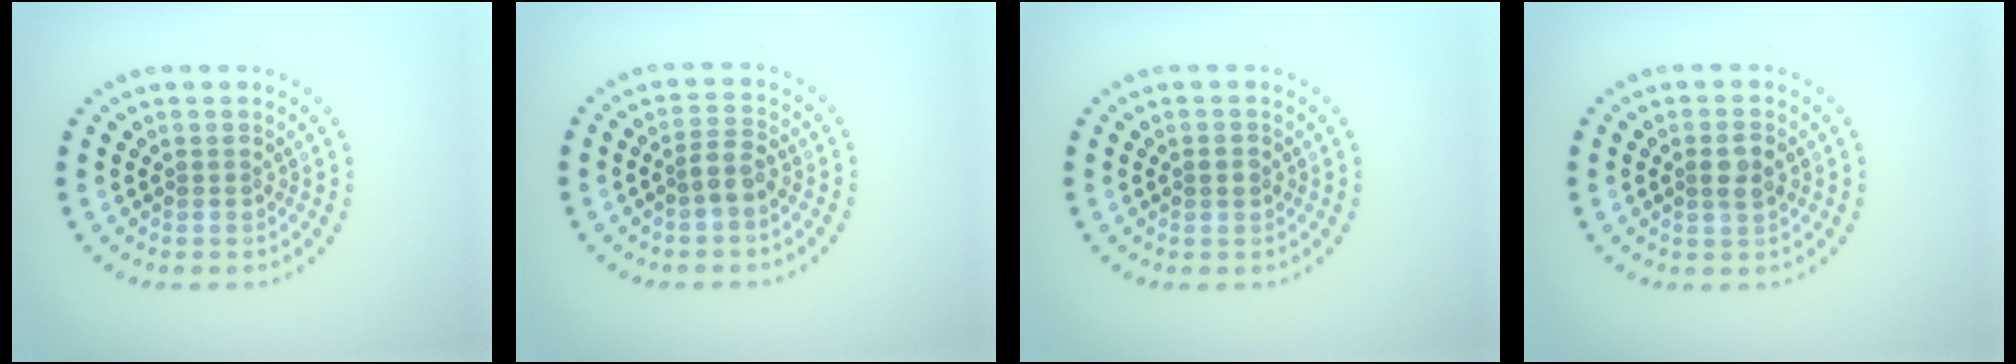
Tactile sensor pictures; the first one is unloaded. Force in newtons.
{"total": 2.0, "press": 1.8, "slide": 0.8}
{"total": 1.3, "press": 1.3, "slide": 0.1}
{"total": 1.9, "press": 1.9, "slide": 0.5}